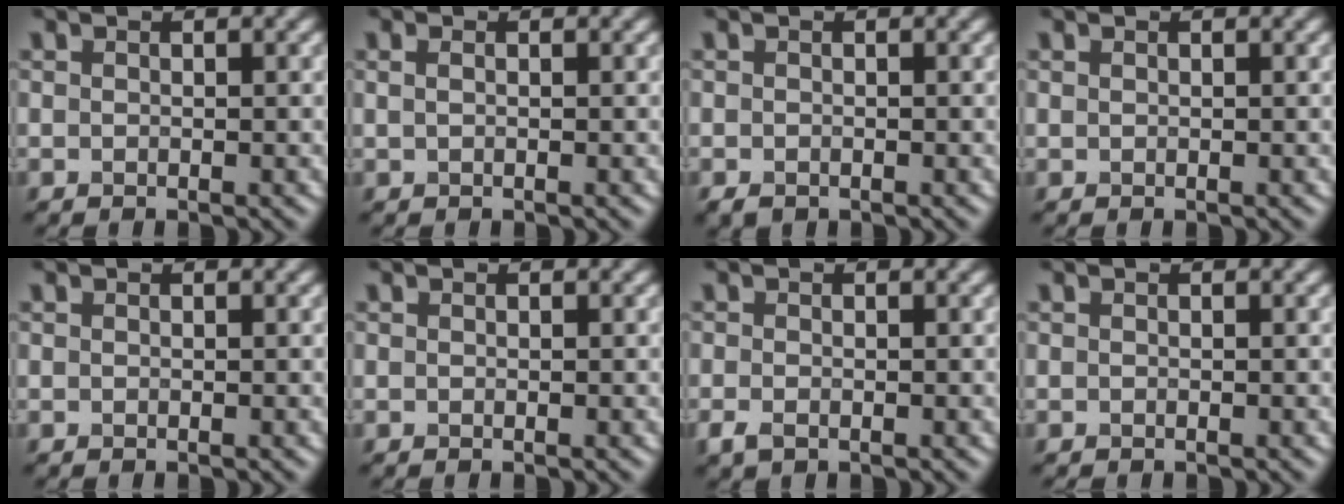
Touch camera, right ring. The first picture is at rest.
{"total": 0.9, "force": [0.4, 0.6, 0.6], "torque": [-0.015, 0.000, 0.003]}
{"total": 0.7, "force": [-0.5, 0.4, 0.3], "torque": [-0.005, -0.004, -0.009]}
{"total": 0.0}
{"total": 0.0}
{"total": 0.0}
{"total": 1.4, "force": [-0.8, 0.8, 0.9], "torque": [-0.022, -0.005, -0.016]}
{"total": 0.0}